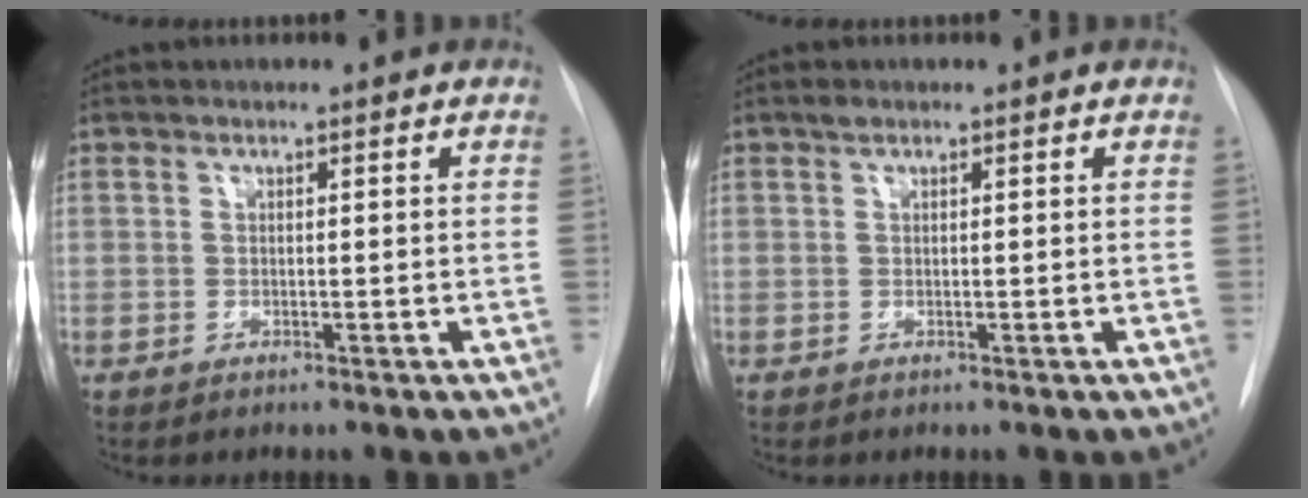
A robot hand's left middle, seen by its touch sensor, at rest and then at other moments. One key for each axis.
{"total": 0.6, "fx": 0.5, "fy": 0.2, "fz": 0.3, "tx": -0.010, "ty": 0.005, "tz": 0.010}